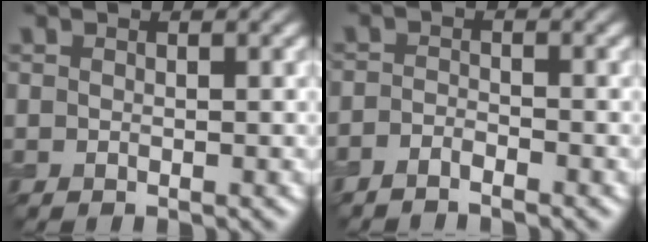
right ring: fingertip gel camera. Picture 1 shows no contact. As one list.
[{"total": 1.3, "force": [-1.3, 0.0, 0.1], "torque": [-0.003, -0.003, -0.032]}]